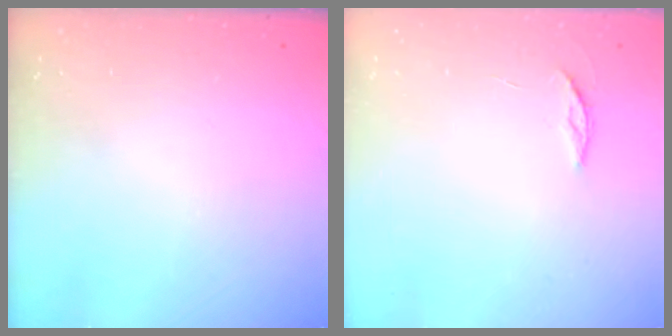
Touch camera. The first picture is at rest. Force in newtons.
{"total": 3.5, "press": 3.5, "slide": 0.4}